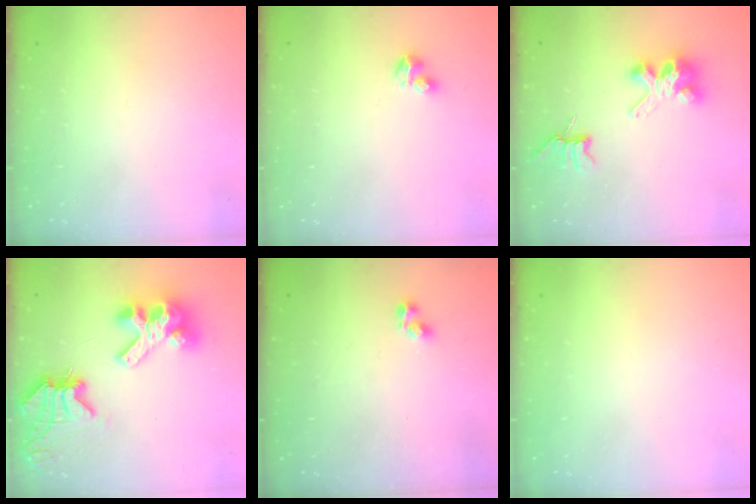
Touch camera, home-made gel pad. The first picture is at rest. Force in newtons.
{"total": 2.8, "press": 2.8, "slide": 0.2}
{"total": 7.8, "press": 7.8, "slide": 0.5}
{"total": 12.5, "press": 12.4, "slide": 1.5}
{"total": 2.4, "press": 2.3, "slide": 0.4}
{"total": 0.0}